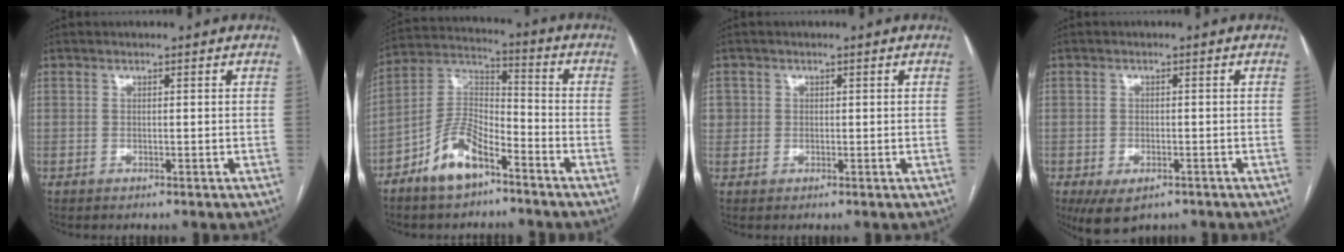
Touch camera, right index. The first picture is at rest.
{"total": 9.7, "force": [-6.2, 3.9, 6.4], "torque": [-0.135, 0.011, -0.119]}
{"total": 2.6, "force": [0.4, 2.5, 0.6], "torque": [-0.011, 0.010, 0.011]}
{"total": 5.5, "force": [-3.3, 2.9, 3.3], "torque": [-0.056, -0.008, -0.043]}